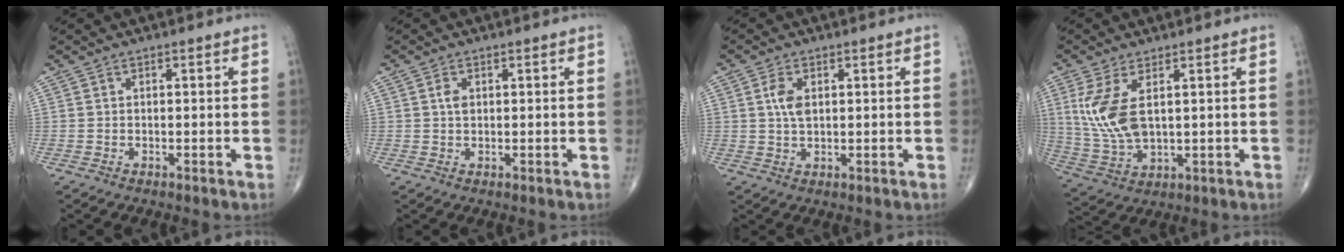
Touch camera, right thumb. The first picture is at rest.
{"total": 1.7, "force": [0.5, 1.1, 1.2], "torque": [-0.020, 0.000, 0.008]}
{"total": 3.9, "force": [1.0, 2.1, 3.1], "torque": [-0.063, -0.001, 0.020]}
{"total": 10.4, "force": [2.6, 5.0, 8.7], "torque": [-0.193, -0.011, 0.065]}